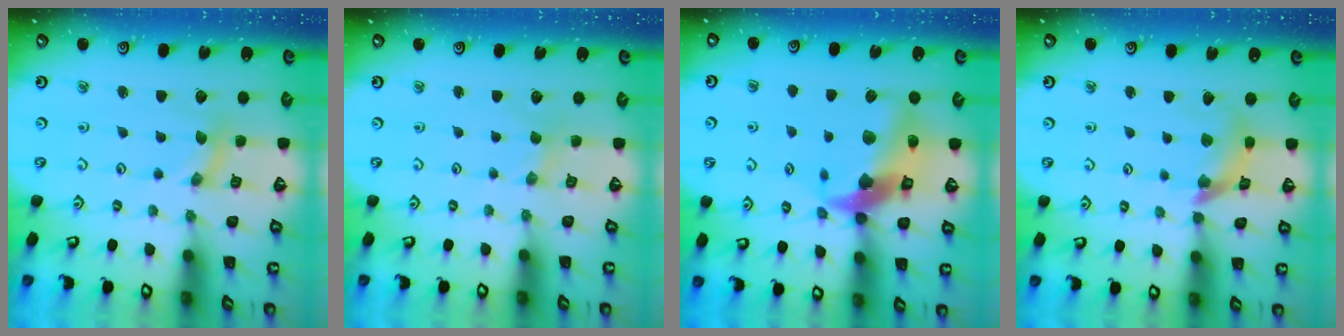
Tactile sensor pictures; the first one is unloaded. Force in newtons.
{"total": 0.0}
{"total": 15.5, "press": 15.3, "slide": 2.1}
{"total": 10.1, "press": 10.1, "slide": 1.2}